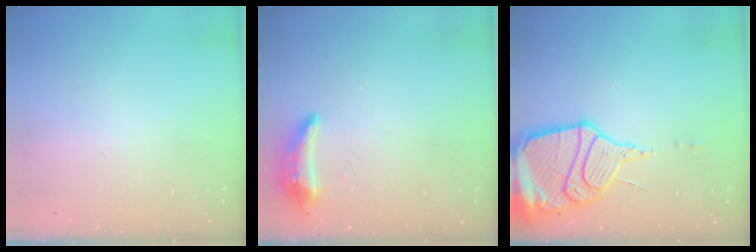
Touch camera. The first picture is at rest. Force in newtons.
{"total": 8.7, "press": 8.5, "slide": 2.0}
{"total": 19.2, "press": 18.4, "slide": 5.2}